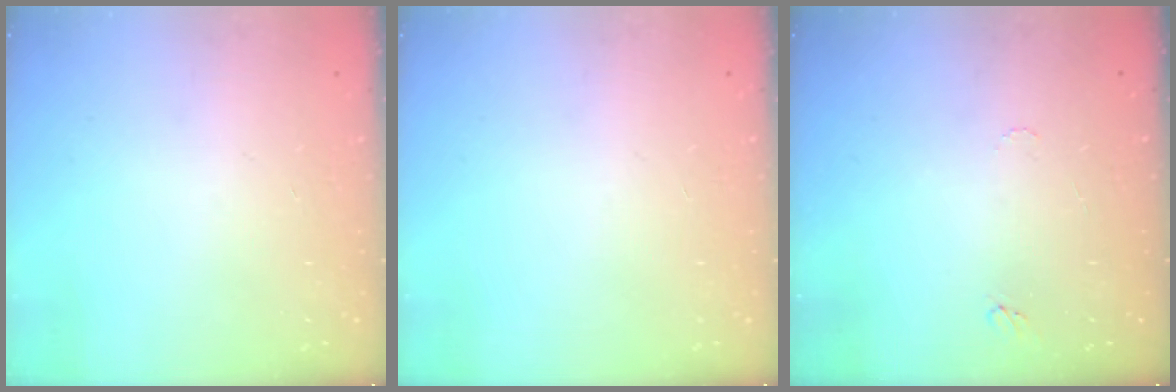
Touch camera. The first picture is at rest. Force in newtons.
{"total": 0.0}
{"total": 4.9, "press": 4.9, "slide": 0.5}